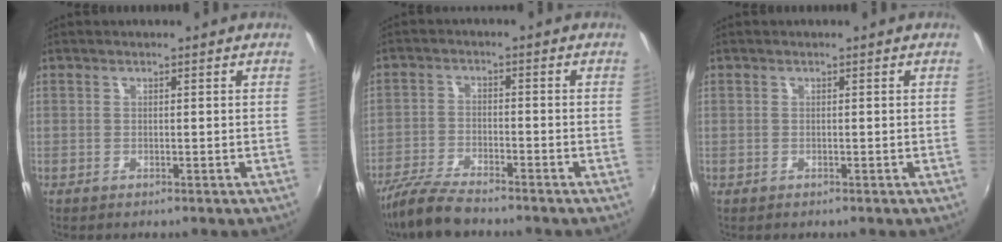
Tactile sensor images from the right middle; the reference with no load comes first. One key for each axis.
{"total": 8.2, "fx": -7.1, "fy": 1.6, "fz": 3.8, "tx": -0.096, "ty": -0.020, "tz": -0.136}
{"total": 0.0}